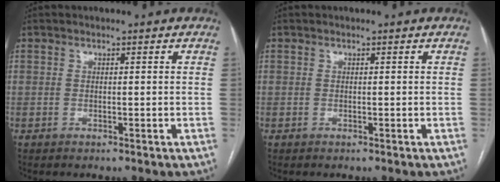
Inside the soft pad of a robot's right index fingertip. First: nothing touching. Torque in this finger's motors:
{"motor_torque": [0.00, 0.00, 0.00, 0.00]}